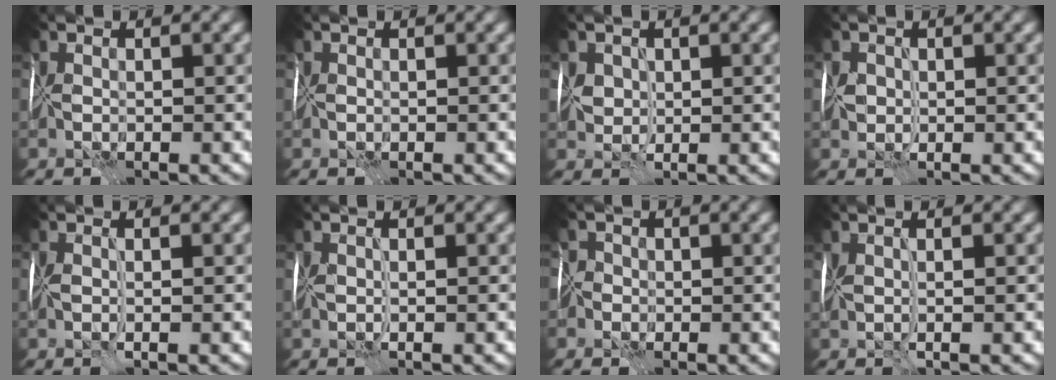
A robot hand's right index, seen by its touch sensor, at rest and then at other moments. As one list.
[{"total": 0.0}, {"total": 2.5, "force": [0.8, 2.0, 1.2], "torque": [-0.028, 0.003, 0.012]}, {"total": 2.0, "force": [0.2, 1.6, 1.3], "torque": [-0.021, 0.003, -0.001]}, {"total": 1.4, "force": [0.2, 0.2, 1.4], "torque": [-0.024, 0.000, 0.002]}, {"total": 1.3, "force": [0.4, 0.2, 1.2], "torque": [-0.018, 0.000, 0.007]}, {"total": 1.4, "force": [-0.3, 1.3, 0.0], "torque": [0.015, 0.008, -0.009]}, {"total": 1.6, "force": [0.4, 0.2, 1.5], "torque": [-0.027, -0.002, 0.009]}]